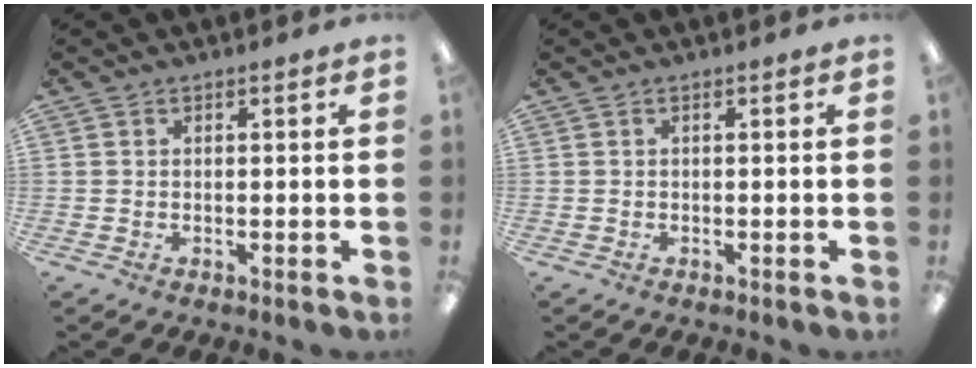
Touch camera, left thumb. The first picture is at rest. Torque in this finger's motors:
{"motor_torque": [0.10, -0.02, 0.39, -0.23, 0.02]}